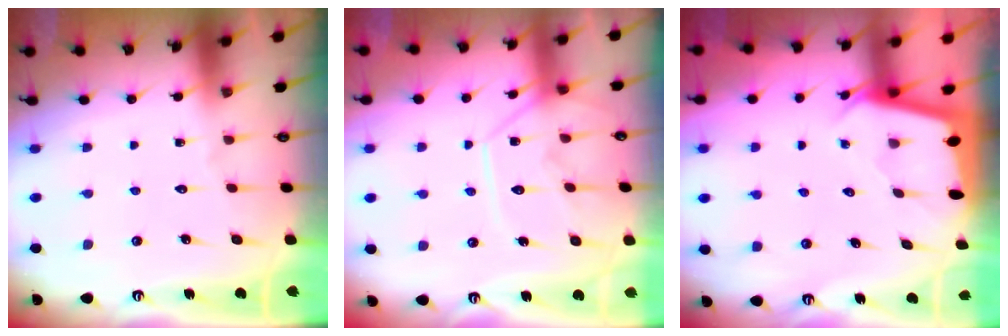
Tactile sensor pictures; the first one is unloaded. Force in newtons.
{"total": 11.2, "press": 11.1, "slide": 0.8}
{"total": 1.9, "press": 1.9, "slide": 0.3}